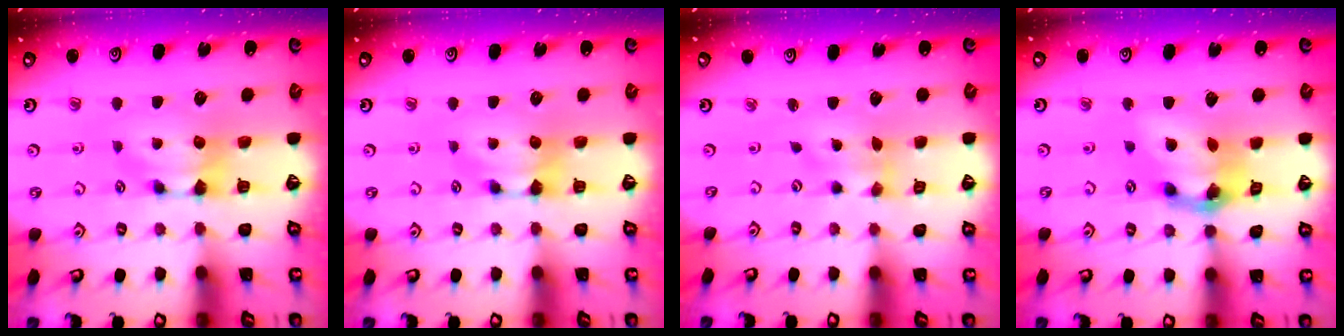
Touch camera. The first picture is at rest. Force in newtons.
{"total": 0.0}
{"total": 1.7, "press": 1.3, "slide": 1.1}
{"total": 6.6, "press": 6.2, "slide": 2.4}